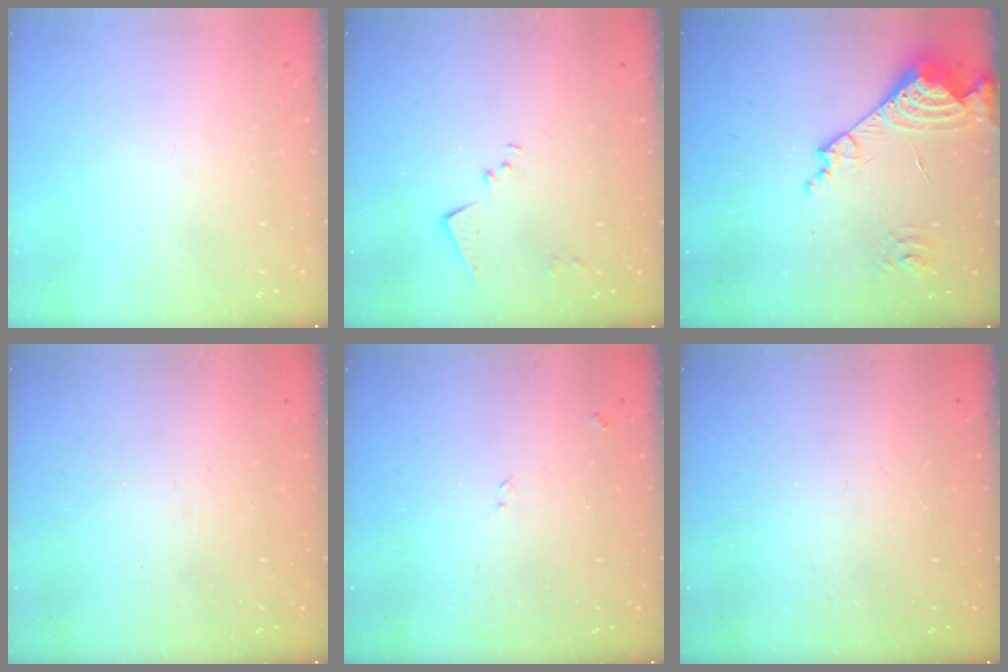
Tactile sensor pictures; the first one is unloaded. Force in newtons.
{"total": 6.8, "press": 6.8, "slide": 0.6}
{"total": 14.8, "press": 14.8, "slide": 1.6}
{"total": 1.0, "press": 1.0, "slide": 0.1}
{"total": 7.3, "press": 7.3, "slide": 0.8}
{"total": 4.7, "press": 4.7, "slide": 0.5}